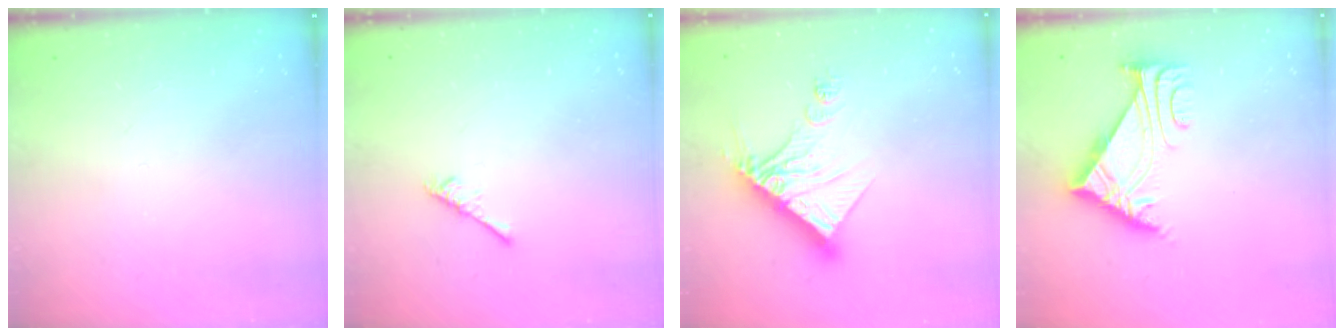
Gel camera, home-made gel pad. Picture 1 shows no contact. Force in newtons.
{"total": 2.2, "press": 2.1, "slide": 0.5}
{"total": 14.3, "press": 14.2, "slide": 1.4}
{"total": 7.2, "press": 7.2, "slide": 1.1}